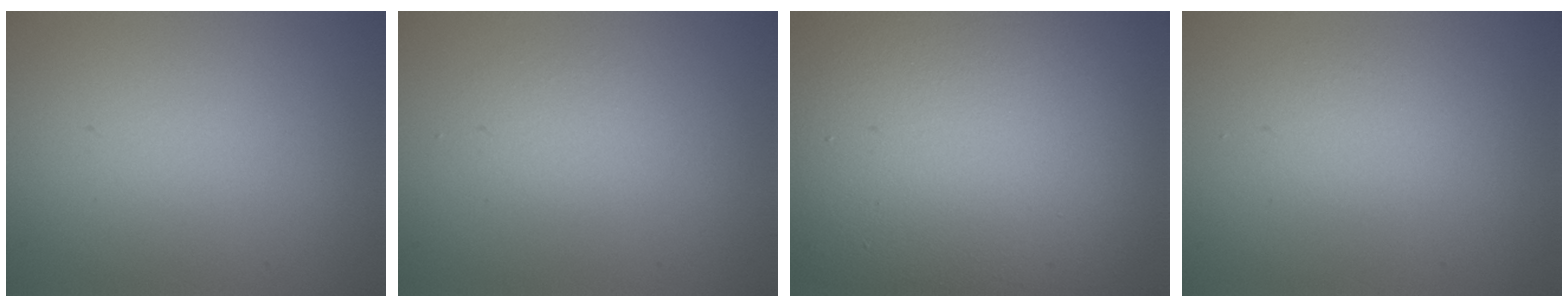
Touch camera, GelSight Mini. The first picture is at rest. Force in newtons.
{"total": 1.3, "press": 1.3, "slide": 0.1}
{"total": 16.8, "press": 16.8, "slide": 1.4}
{"total": 1.5, "press": 1.5, "slide": 0.1}